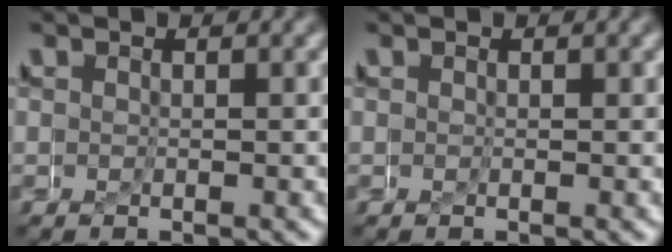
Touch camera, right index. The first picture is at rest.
{"total": 0.0}